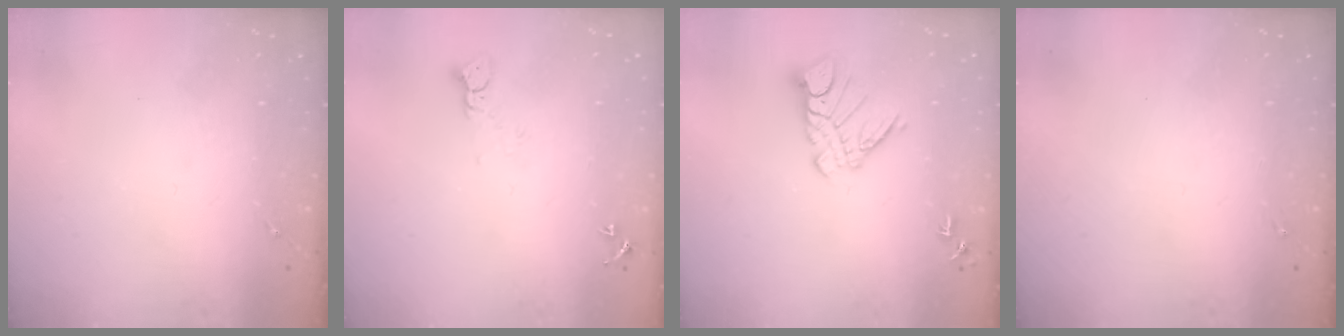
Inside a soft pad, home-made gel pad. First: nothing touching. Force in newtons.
{"total": 3.3, "press": 3.3, "slide": 0.3}
{"total": 10.5, "press": 10.4, "slide": 1.0}
{"total": 0.0}